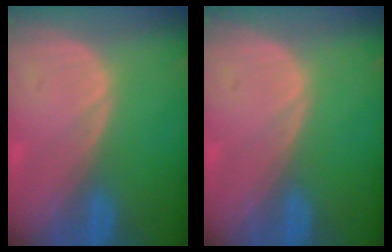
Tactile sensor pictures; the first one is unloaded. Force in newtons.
{"total": 0.0}